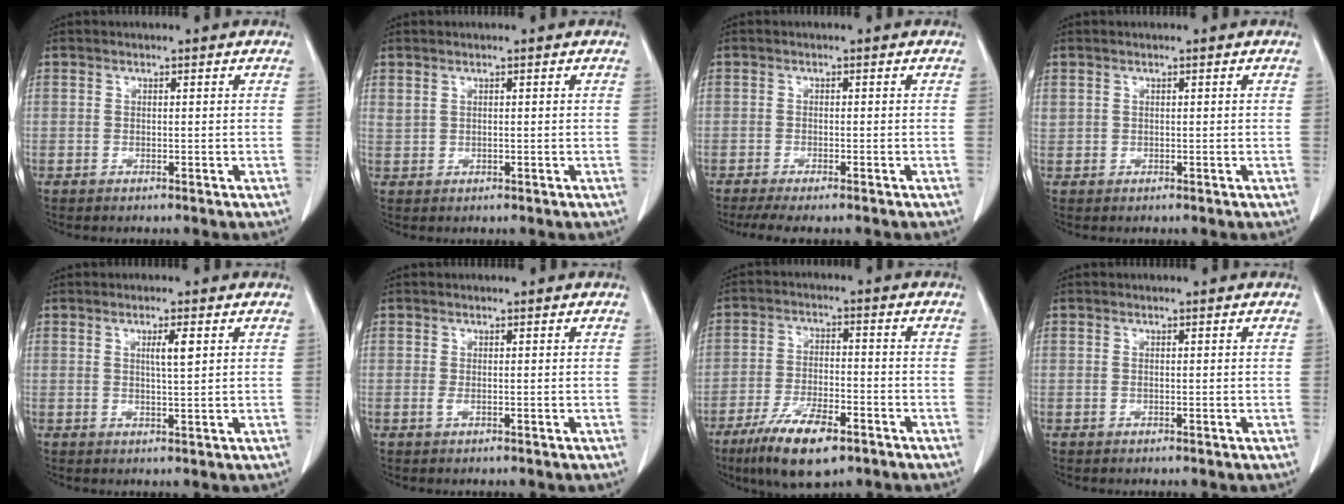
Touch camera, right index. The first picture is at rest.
{"total": 1.0, "force": [0.6, 0.4, 0.7], "torque": [-0.022, 0.005, 0.019]}
{"total": 5.9, "force": [-4.9, 1.0, 3.2], "torque": [-0.041, -0.011, -0.073]}
{"total": 0.7, "force": [0.4, 0.5, 0.2], "torque": [0.002, 0.009, 0.008]}
{"total": 2.7, "force": [0.9, 0.0, 2.5], "torque": [-0.045, -0.003, 0.015]}
{"total": 0.5, "force": [-0.1, 0.1, 0.5], "torque": [-0.013, -0.002, -0.002]}
{"total": 10.6, "force": [-6.6, 3.0, 7.7], "torque": [-0.142, -0.015, -0.111]}
{"total": 0.0}